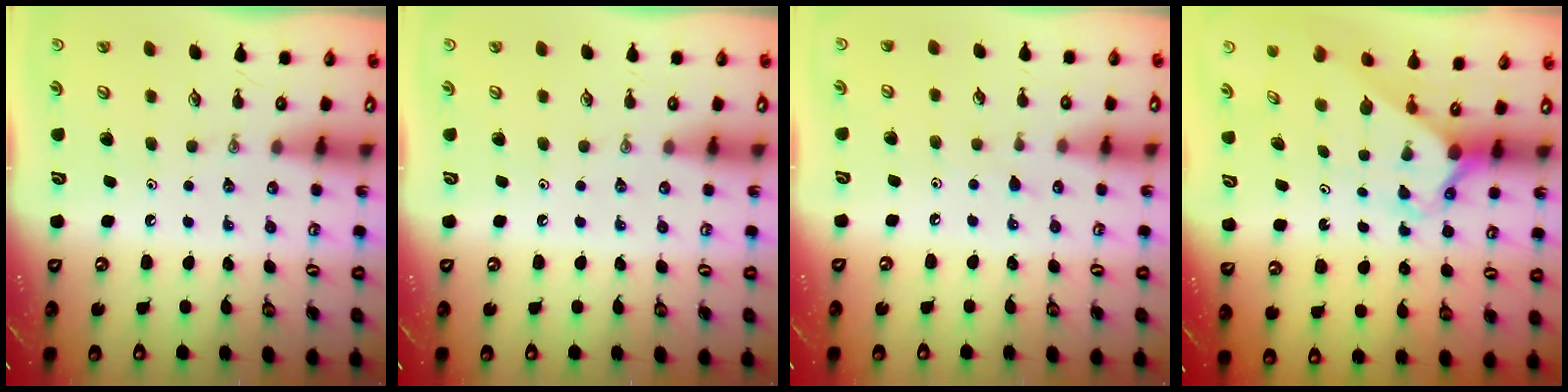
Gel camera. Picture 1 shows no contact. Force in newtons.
{"total": 0.0}
{"total": 3.2, "press": 3.2, "slide": 0.4}
{"total": 2.7, "press": 2.7, "slide": 0.2}